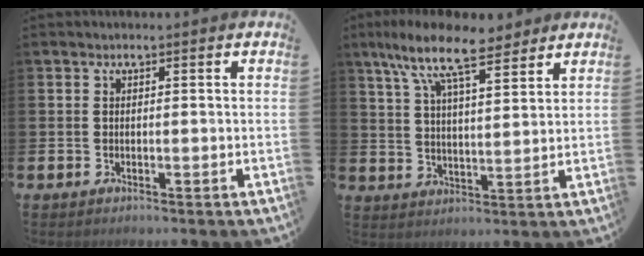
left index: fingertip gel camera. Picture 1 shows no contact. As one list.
[{"total": 10.9, "force": [8.9, 2.8, 5.7], "torque": [-0.124, -0.032, 0.158]}]